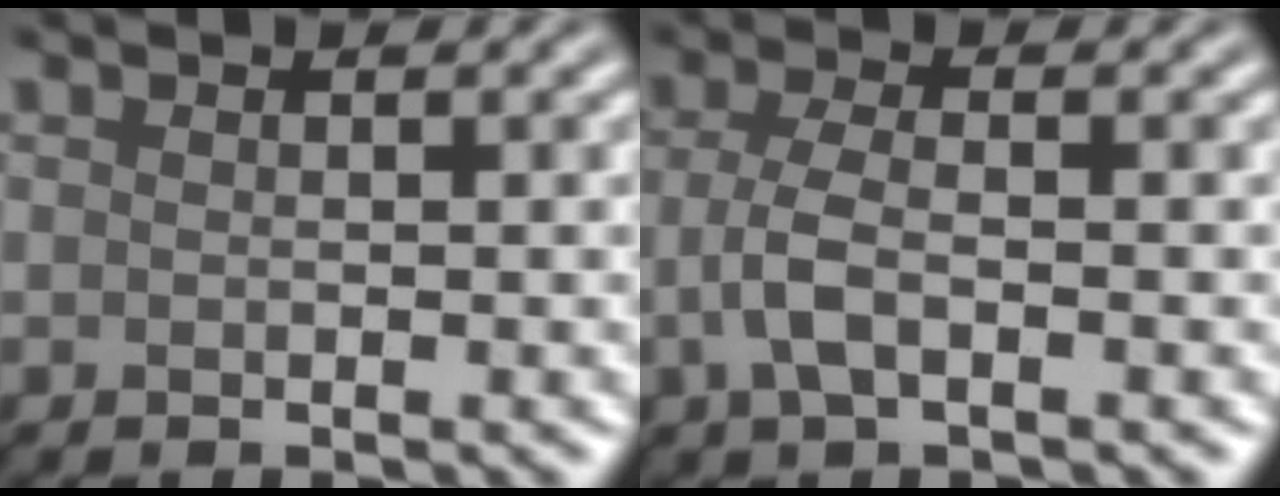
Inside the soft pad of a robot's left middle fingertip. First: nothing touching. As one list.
[{"total": 3.0, "force": [-0.8, 1.2, 2.6], "torque": [-0.060, 0.002, -0.021]}]